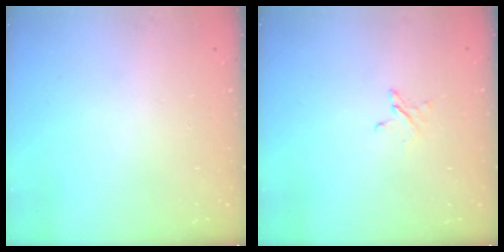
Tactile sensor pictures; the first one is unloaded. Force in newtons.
{"total": 2.4, "press": 2.4, "slide": 0.2}